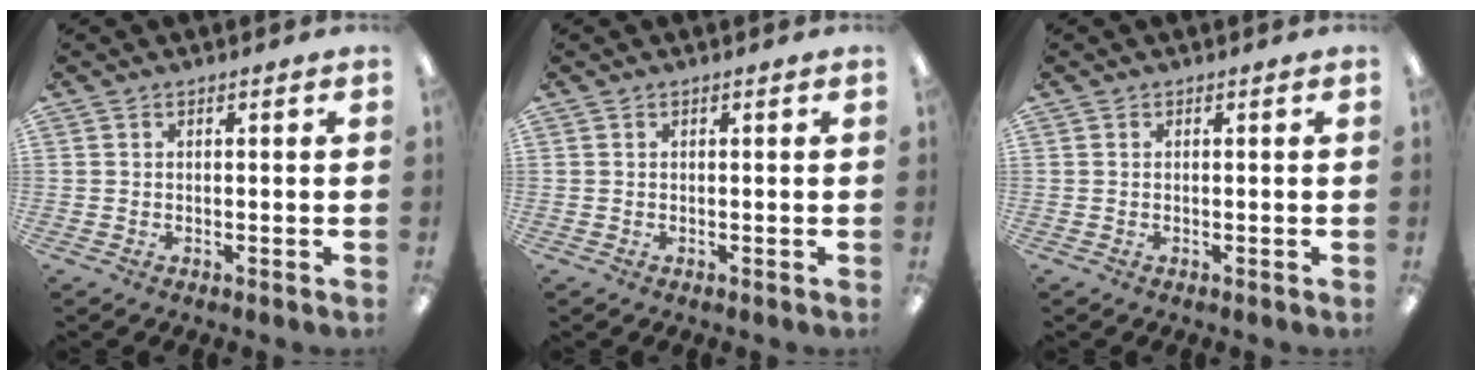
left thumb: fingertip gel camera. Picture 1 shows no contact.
{"total": 0.0}
{"total": 0.0}